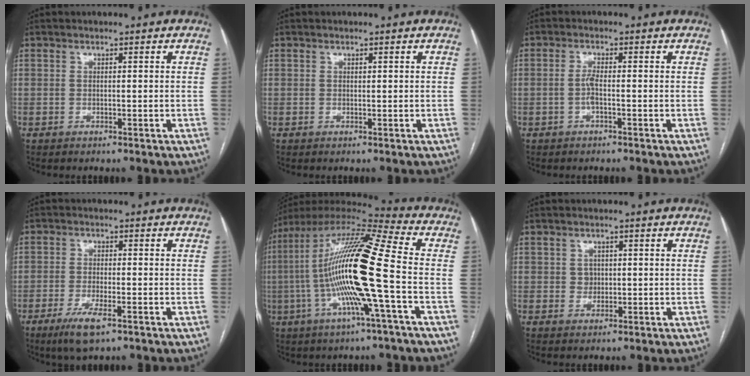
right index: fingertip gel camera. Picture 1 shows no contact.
{"total": 0.0}
{"total": 2.0, "force": [-0.6, 0.1, 1.9], "torque": [-0.039, 0.001, -0.015]}
{"total": 5.3, "force": [-3.0, 1.3, 4.2], "torque": [-0.086, -0.009, -0.049]}
{"total": 20.5, "force": [-2.8, 0.5, 20.3], "torque": [-0.390, 0.004, -0.065]}
{"total": 1.9, "force": [0.2, 1.7, 0.8], "torque": [-0.009, 0.000, 0.006]}